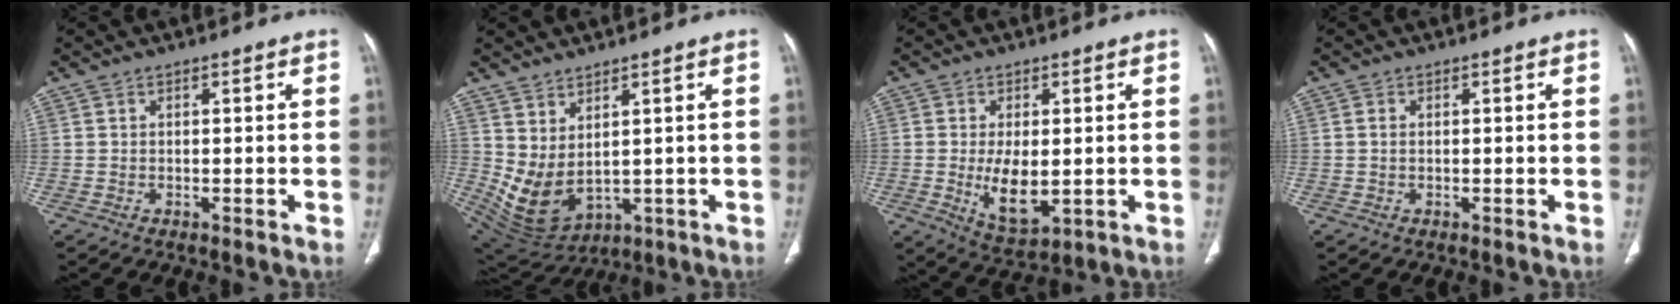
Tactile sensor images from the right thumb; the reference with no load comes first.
{"total": 8.7, "force": [2.0, 4.9, 6.9], "torque": [-0.117, -0.022, 0.072]}
{"total": 8.2, "force": [-0.9, 4.1, 7.0], "torque": [-0.112, -0.019, -0.002]}
{"total": 0.8, "force": [0.1, 0.6, 0.6], "torque": [-0.011, 0.002, 0.002]}